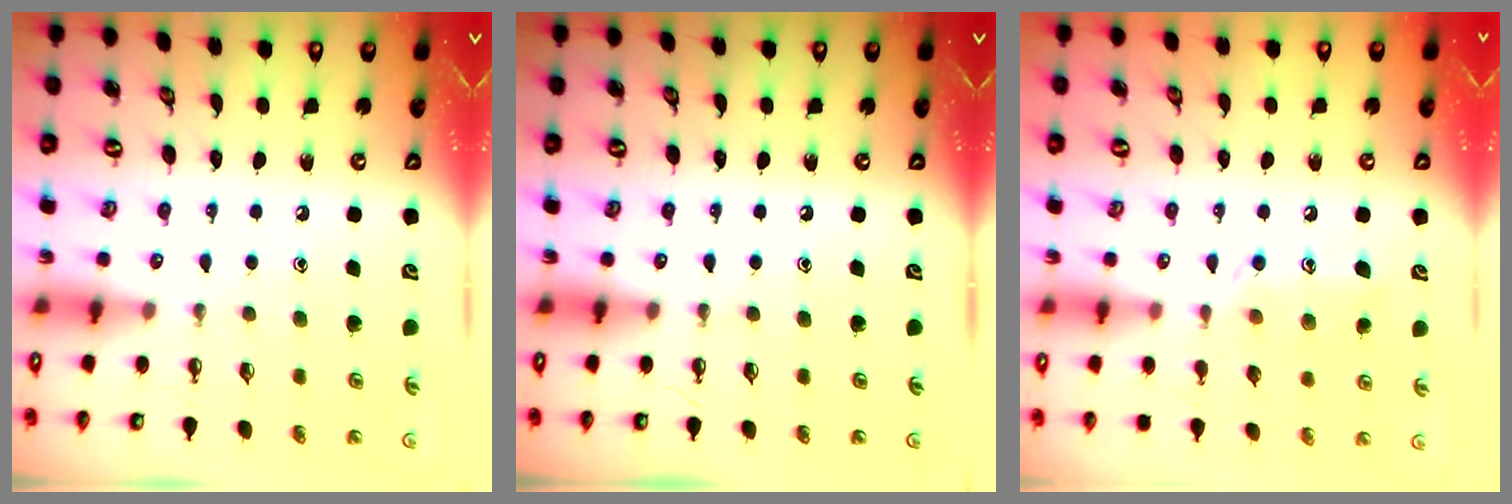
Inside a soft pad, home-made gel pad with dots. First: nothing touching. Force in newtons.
{"total": 0.0}
{"total": 12.1, "press": 12.1, "slide": 0.8}